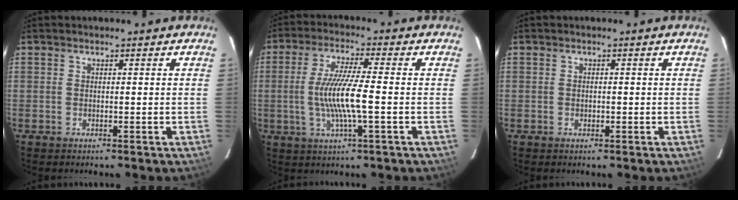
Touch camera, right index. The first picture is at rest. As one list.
[{"total": 9.8, "force": [-1.5, 0.4, 9.7], "torque": [-0.187, -0.007, -0.029]}, {"total": 0.7, "force": [-0.3, 0.6, 0.3], "torque": [-0.003, -0.001, -0.004]}]